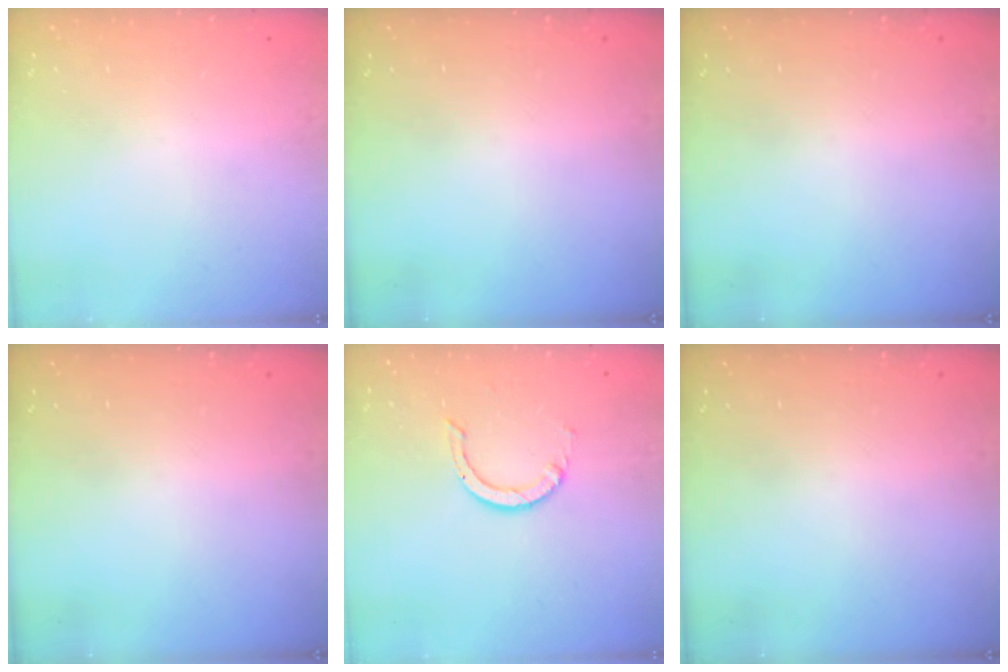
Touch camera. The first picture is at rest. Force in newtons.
{"total": 0.0}
{"total": 0.0}
{"total": 0.0}
{"total": 2.8, "press": 2.8, "slide": 0.2}
{"total": 0.0}